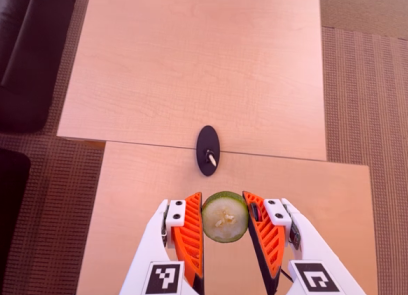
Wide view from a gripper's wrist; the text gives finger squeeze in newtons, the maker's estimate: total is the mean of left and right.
{"total": 11.7, "left": 13.0, "right": 10.4}